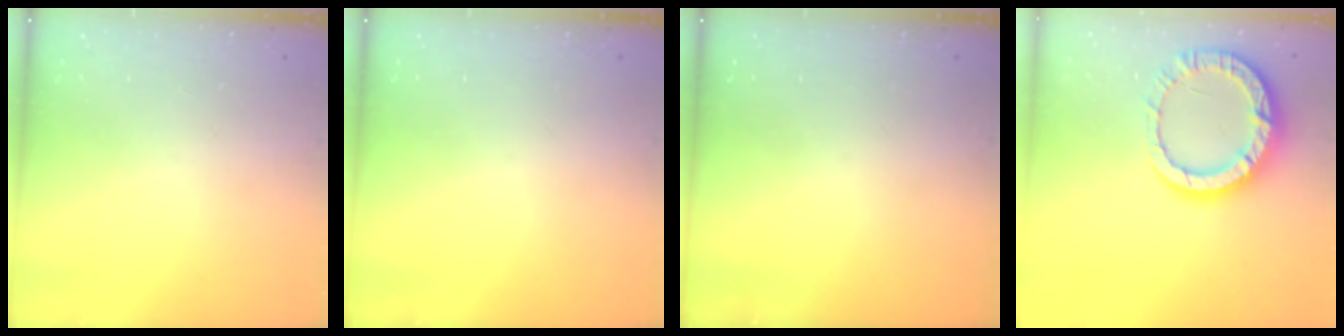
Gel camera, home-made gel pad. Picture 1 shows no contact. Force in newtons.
{"total": 0.0}
{"total": 0.0}
{"total": 13.6, "press": 13.5, "slide": 1.1}